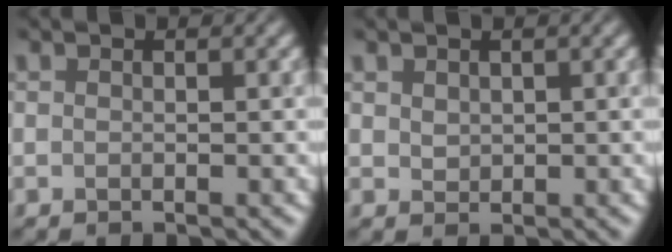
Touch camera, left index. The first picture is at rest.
{"total": 0.9, "force": [0.4, 0.8, 0.2], "torque": [-0.001, 0.003, 0.012]}